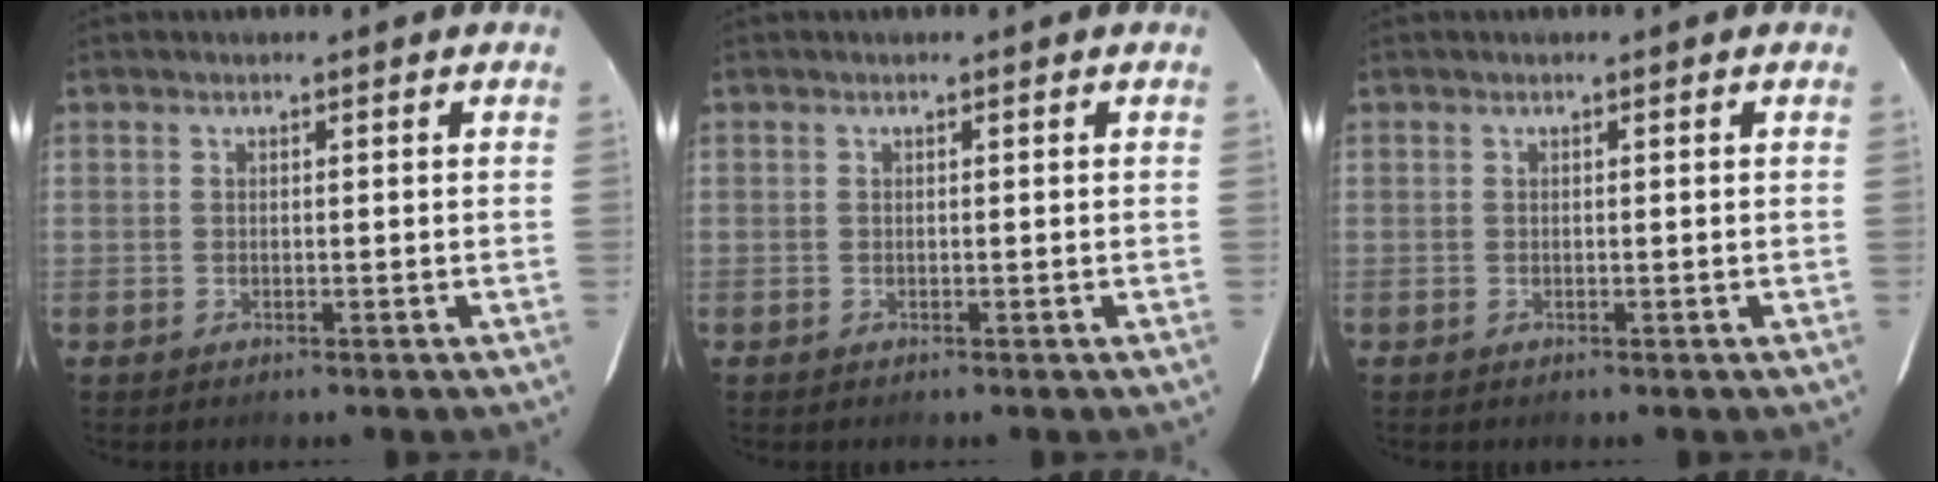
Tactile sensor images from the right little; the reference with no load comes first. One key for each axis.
{"total": 0.0}
{"total": 0.0}